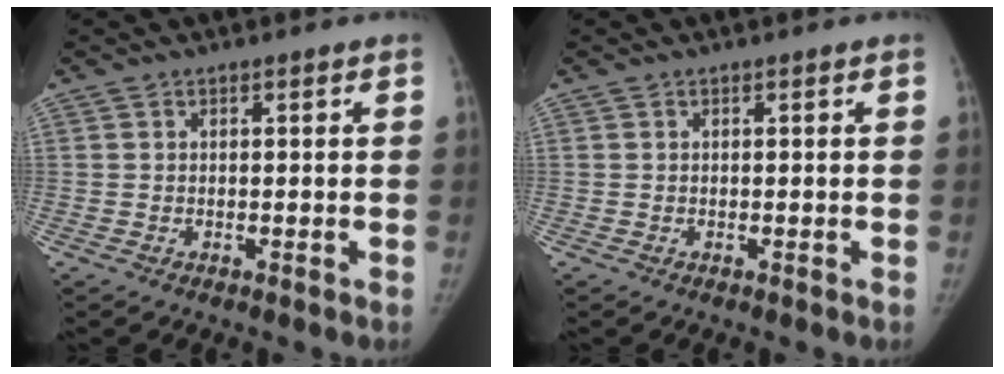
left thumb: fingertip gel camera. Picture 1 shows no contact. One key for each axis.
{"total": 0.0}